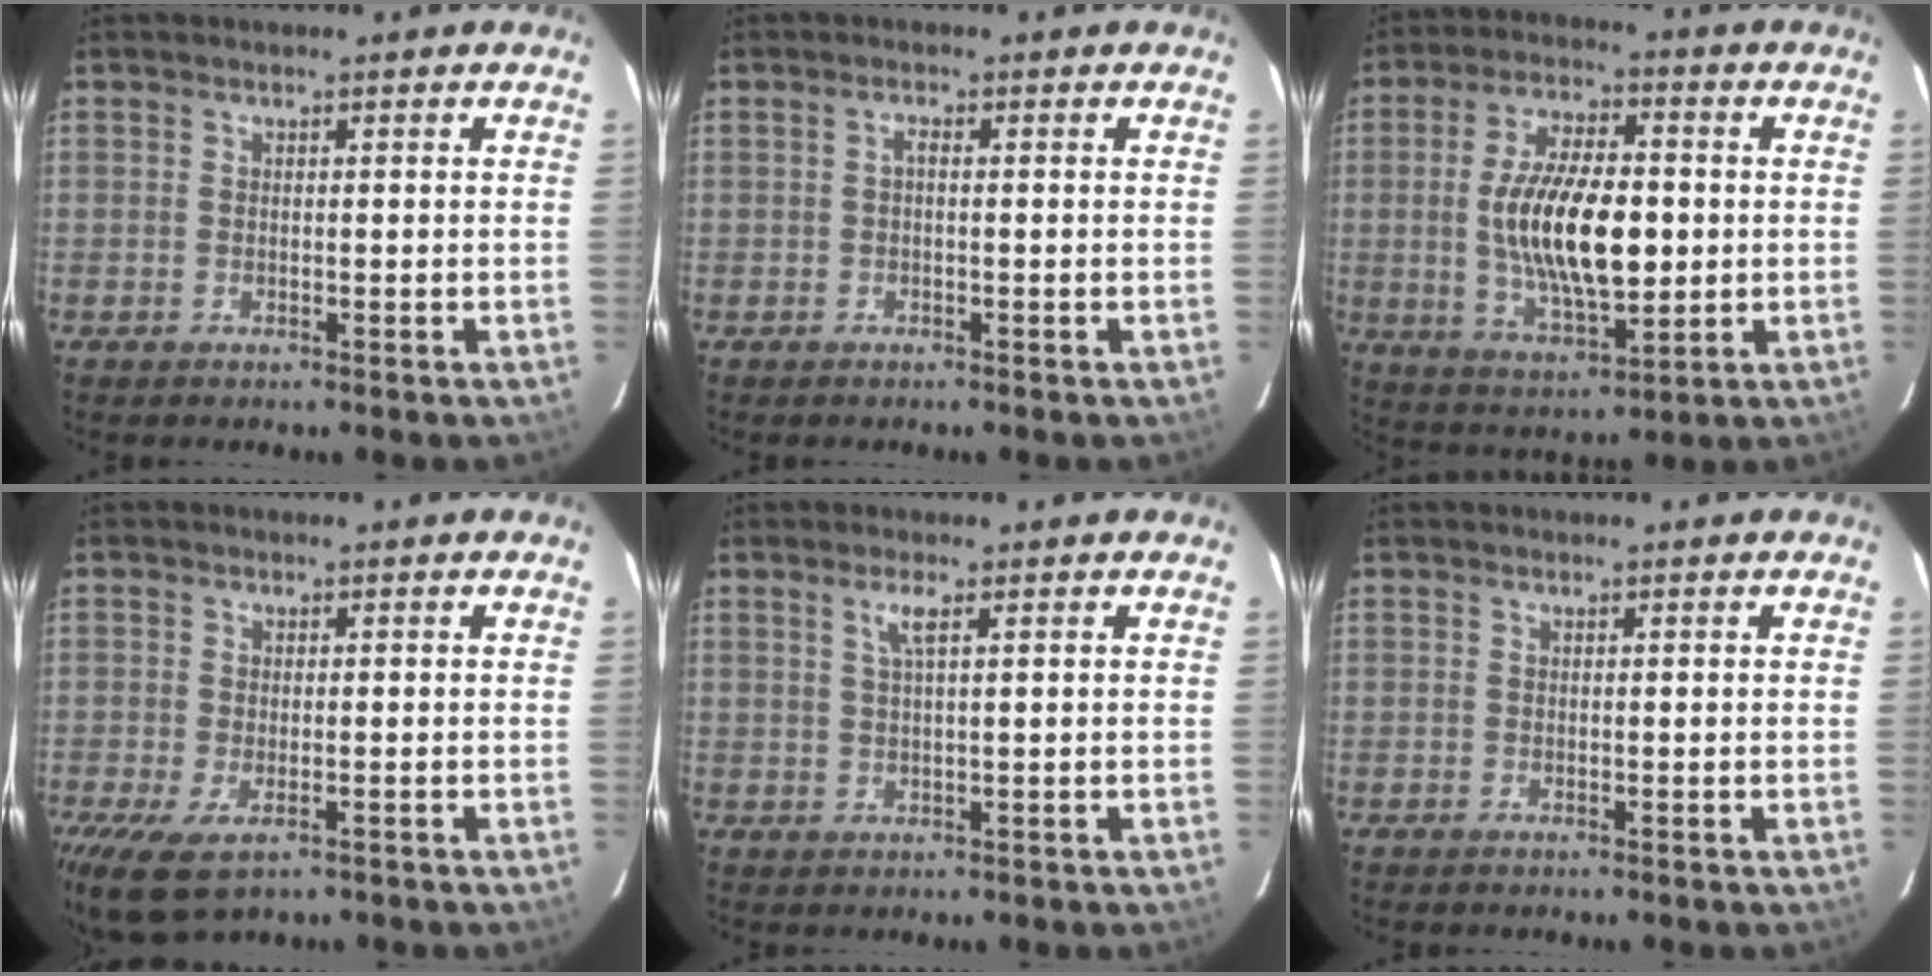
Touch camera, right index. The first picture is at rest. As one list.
[{"total": 0.9, "force": [-0.1, 0.2, 0.8], "torque": [-0.015, 0.004, -0.004]}, {"total": 16.1, "force": [-0.2, 6.8, 14.6], "torque": [-0.272, -0.005, 0.004]}, {"total": 6.9, "force": [-3.6, 3.3, 4.9], "torque": [-0.100, -0.029, -0.057]}, {"total": 2.2, "force": [1.1, -0.2, 1.9], "torque": [-0.037, -0.002, 0.021]}, {"total": 0.0}]